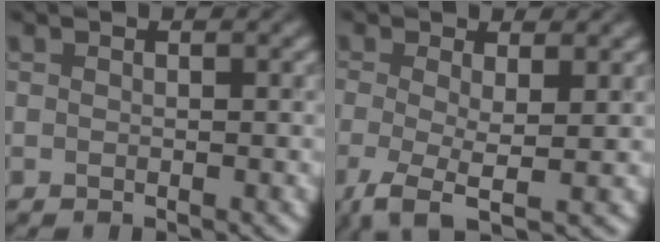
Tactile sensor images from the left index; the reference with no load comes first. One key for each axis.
{"total": 4.0, "fx": -1.3, "fy": 1.2, "fz": 3.6, "tx": -0.079, "ty": -0.005, "tz": -0.029}